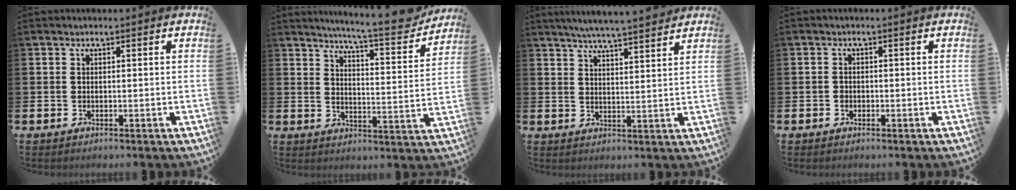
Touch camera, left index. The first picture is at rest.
{"total": 7.7, "force": [7.1, 0.6, 2.9], "torque": [-0.063, -0.052, 0.117]}
{"total": 5.6, "force": [5.4, -0.5, 1.3], "torque": [-0.038, -0.027, 0.096]}
{"total": 1.0, "force": [-0.4, 0.9, 0.1], "torque": [-0.003, 0.004, -0.010]}